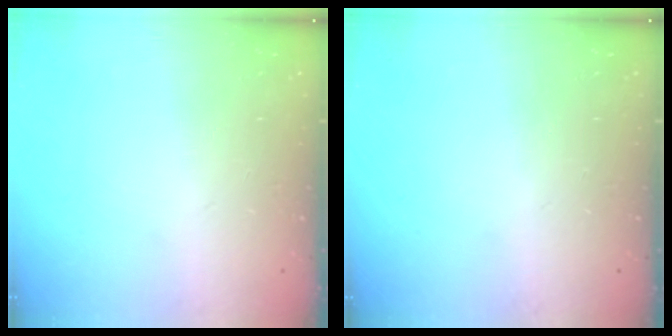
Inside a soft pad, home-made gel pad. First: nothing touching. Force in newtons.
{"total": 0.0}